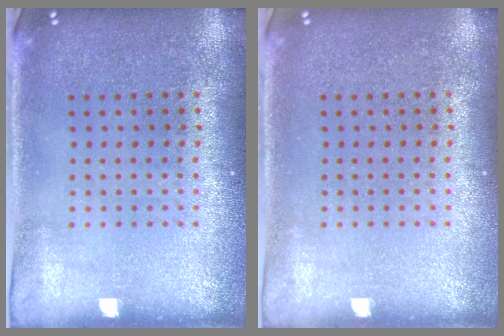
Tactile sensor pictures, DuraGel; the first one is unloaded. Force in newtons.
{"total": 0.0}